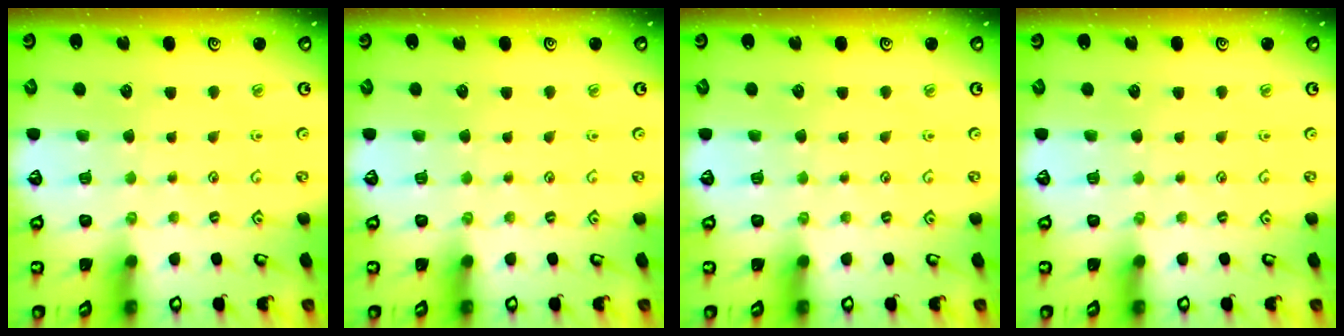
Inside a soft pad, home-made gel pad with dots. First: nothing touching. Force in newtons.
{"total": 0.0}
{"total": 0.0}
{"total": 0.0}